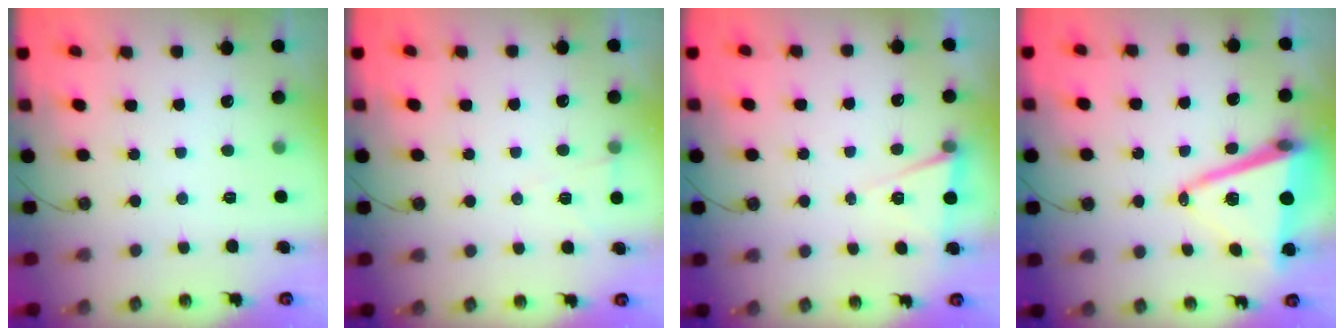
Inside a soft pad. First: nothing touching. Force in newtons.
{"total": 5.9, "press": 4.0, "slide": 4.4}
{"total": 6.0, "press": 4.0, "slide": 4.5}
{"total": 13.6, "press": 13.0, "slide": 4.1}